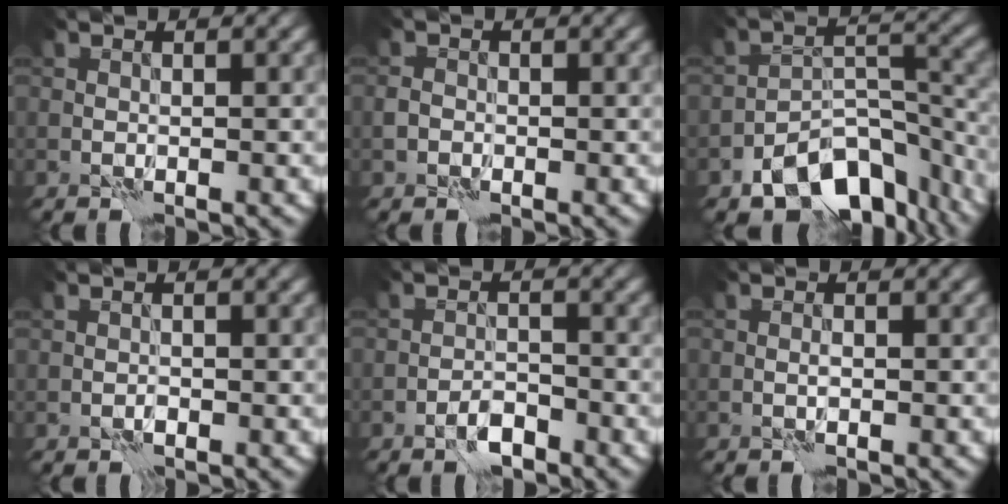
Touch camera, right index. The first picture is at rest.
{"total": 1.1, "force": [-0.7, 0.8, 0.3], "torque": [-0.004, 0.004, -0.018]}
{"total": 8.9, "force": [-6.1, 4.6, 4.6], "torque": [-0.056, -0.011, -0.106]}
{"total": 0.5, "force": [-0.3, 0.2, 0.3], "torque": [-0.004, 0.002, -0.007]}
{"total": 2.3, "force": [-1.7, 0.7, 1.3], "torque": [-0.020, 0.007, -0.035]}
{"total": 0.6, "force": [-0.2, 0.1, 0.6], "torque": [-0.012, 0.003, -0.006]}